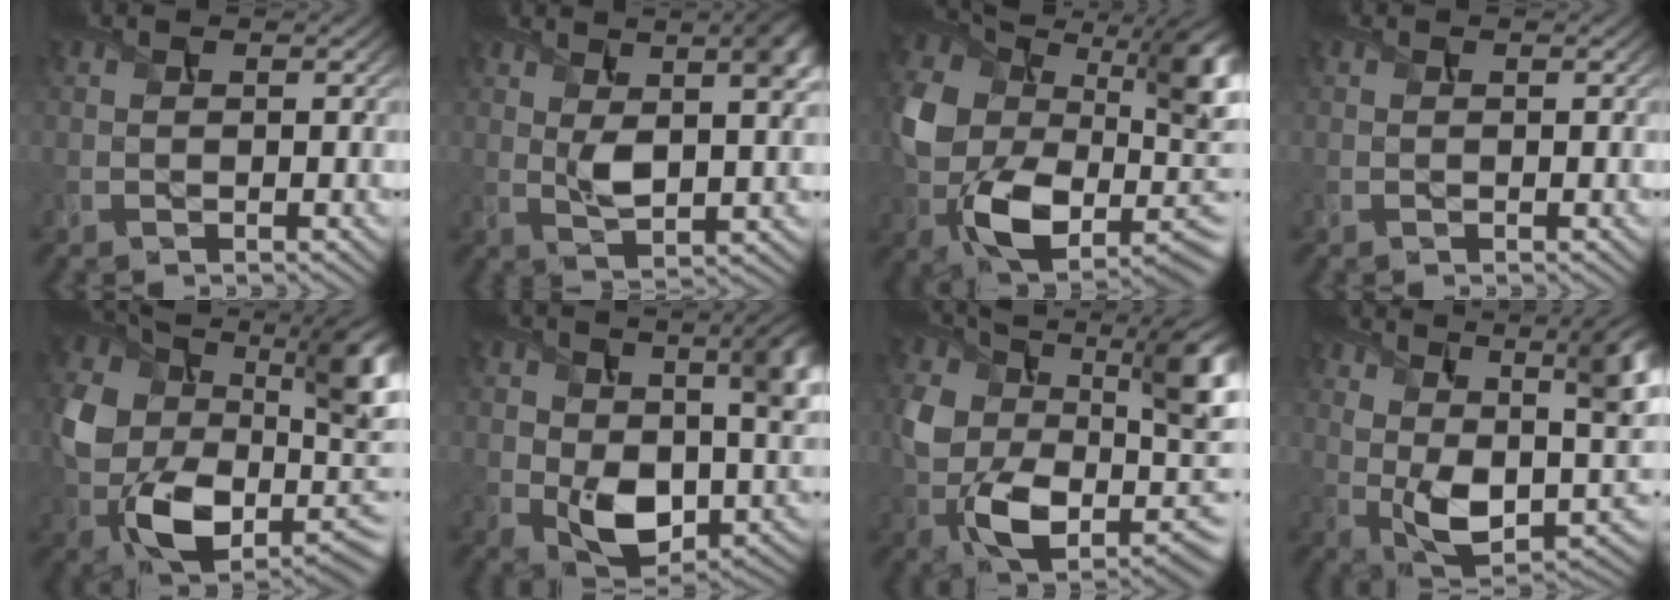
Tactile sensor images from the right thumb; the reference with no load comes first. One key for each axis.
{"total": 8.3, "fx": 2.2, "fy": 3.5, "fz": 7.2, "tx": -0.129, "ty": -0.001, "tz": 0.039}
{"total": 15.6, "fx": -0.1, "fy": 10.2, "fz": 11.9, "tx": -0.228, "ty": -0.038, "tz": 0.000}
{"total": 0.0}
{"total": 14.5, "fx": 0.0, "fy": 9.2, "fz": 11.1, "tx": -0.210, "ty": -0.038, "tz": 0.007}
{"total": 11.4, "fx": 0.3, "fy": 7.1, "fz": 8.9, "tx": -0.151, "ty": -0.033, "tz": 0.022}
{"total": 14.0, "fx": 0.3, "fy": 8.1, "fz": 11.4, "tx": -0.201, "ty": -0.033, "tz": 0.001}
{"total": 15.3, "fx": 3.7, "fy": 8.1, "fz": 12.4, "tx": -0.205, "ty": -0.008, "tz": 0.067}